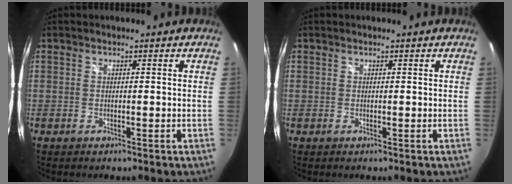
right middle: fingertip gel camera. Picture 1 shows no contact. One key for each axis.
{"total": 0.0}